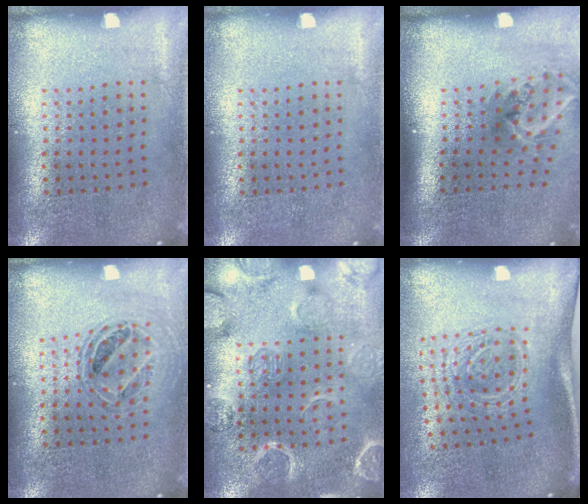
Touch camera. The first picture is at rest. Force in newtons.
{"total": 0.0}
{"total": 2.0, "press": 1.3, "slide": 1.5}
{"total": 0.8, "press": 0.8, "slide": 0.0}
{"total": 2.7, "press": 2.7, "slide": 0.0}
{"total": 1.8, "press": 1.3, "slide": 1.3}